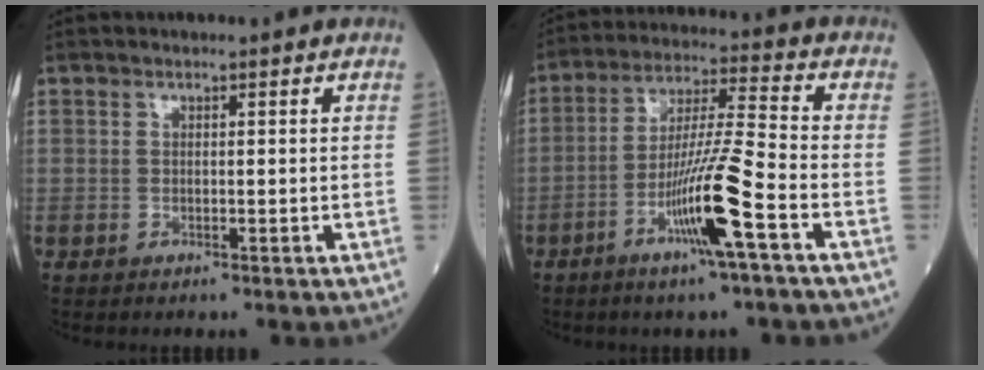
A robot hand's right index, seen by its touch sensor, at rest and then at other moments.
{"total": 12.0, "force": [-5.3, -0.8, 10.8], "torque": [-0.205, -0.008, -0.099]}